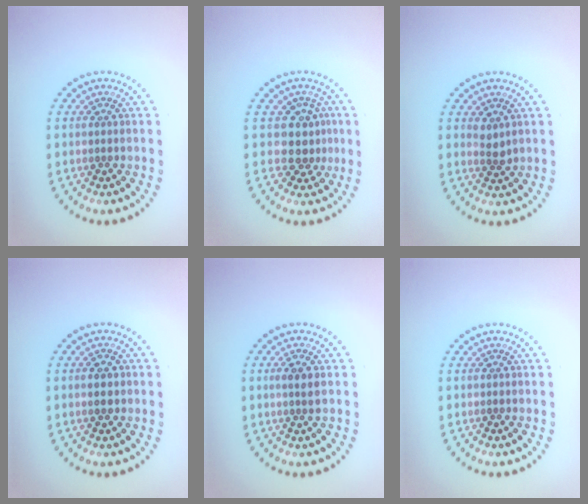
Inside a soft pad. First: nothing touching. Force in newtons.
{"total": 2.8, "press": 2.1, "slide": 1.9}
{"total": 1.3, "press": 1.1, "slide": 0.7}
{"total": 2.2, "press": 2.2, "slide": 0.1}
{"total": 1.3, "press": 1.1, "slide": 0.7}
{"total": 0.0}